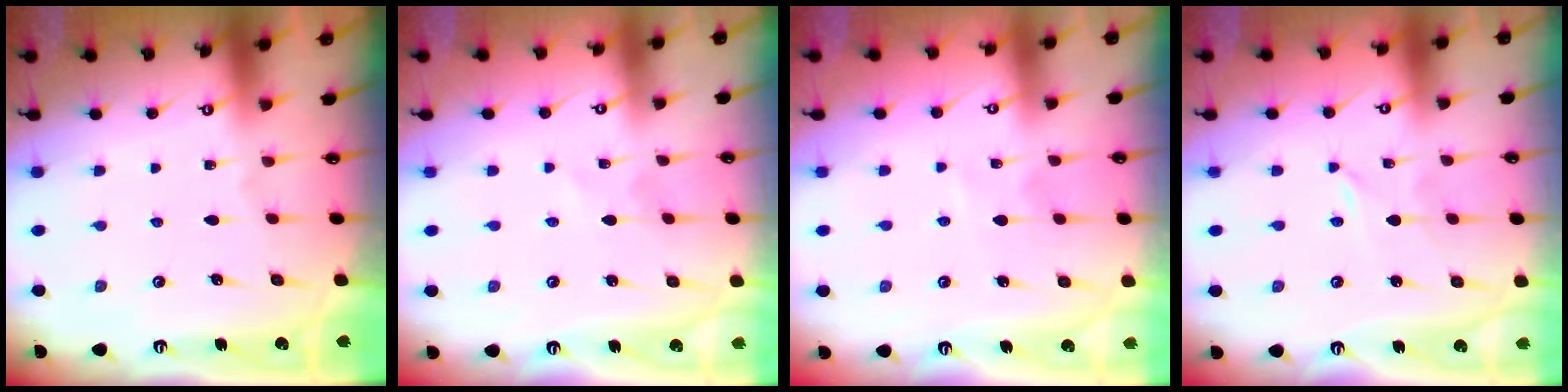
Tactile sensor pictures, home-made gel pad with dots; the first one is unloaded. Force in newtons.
{"total": 0.6, "press": 0.6, "slide": 0.1}
{"total": 2.7, "press": 2.7, "slide": 0.3}
{"total": 0.0}